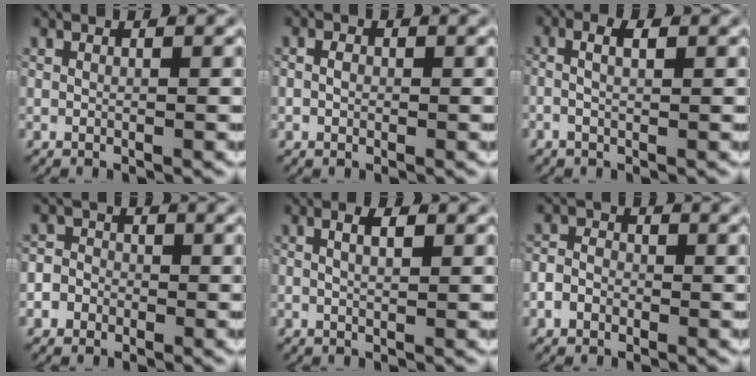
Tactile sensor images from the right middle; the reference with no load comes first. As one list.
[{"total": 1.2, "force": [-0.1, 1.0, 0.7], "torque": [-0.015, 0.001, 0.000]}, {"total": 2.1, "force": [-0.3, 0.6, 2.0], "torque": [-0.040, 0.003, -0.010]}, {"total": 3.6, "force": [-1.4, 3.2, 0.8], "torque": [-0.007, 0.000, -0.034]}, {"total": 1.9, "force": [0.4, 0.5, 1.8], "torque": [-0.023, 0.002, 0.005]}, {"total": 2.5, "force": [-1.0, 2.0, 1.2], "torque": [-0.018, 0.001, -0.022]}]